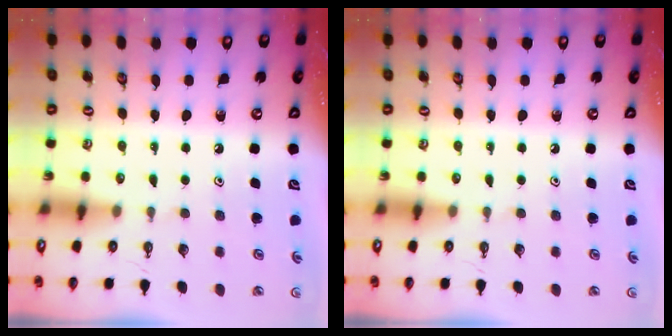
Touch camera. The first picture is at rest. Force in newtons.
{"total": 0.0}